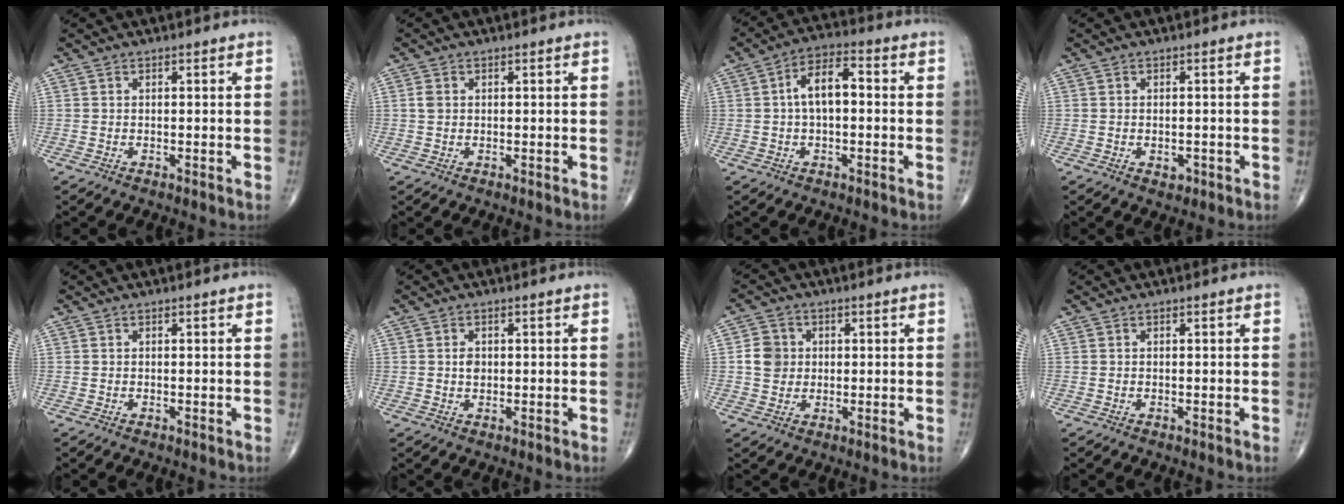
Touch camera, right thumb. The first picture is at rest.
{"total": 1.5, "force": [0.2, 1.2, 0.9], "torque": [-0.019, 0.003, 0.005]}
{"total": 7.6, "force": [0.4, 3.9, 6.5], "torque": [-0.110, 0.029, -0.004]}
{"total": 1.9, "force": [-0.7, 1.3, 1.2], "torque": [-0.009, 0.000, -0.006]}
{"total": 0.0}
{"total": 1.7, "force": [0.2, 1.3, 1.1], "torque": [-0.013, 0.001, 0.003]}
{"total": 5.1, "force": [0.5, 4.7, 2.1], "torque": [-0.021, 0.004, 0.004]}
{"total": 0.0}